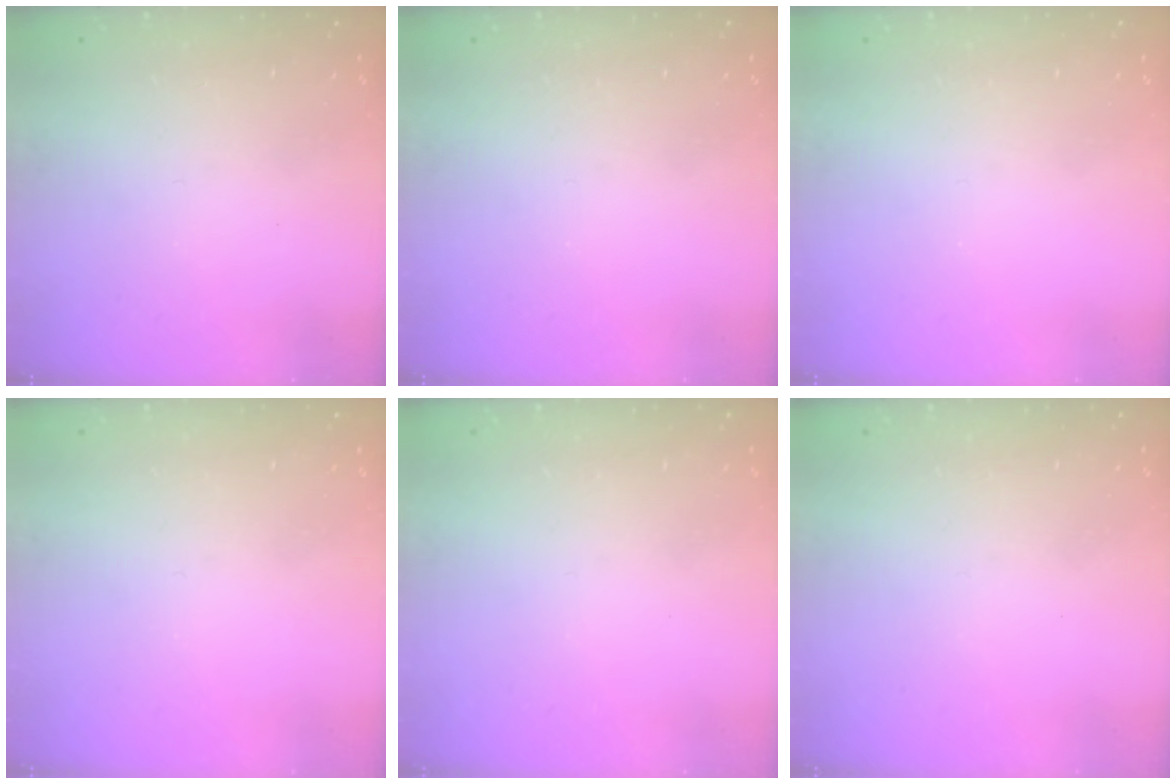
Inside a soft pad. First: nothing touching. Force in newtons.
{"total": 0.0}
{"total": 0.0}
{"total": 0.0}
{"total": 0.0}
{"total": 0.0}